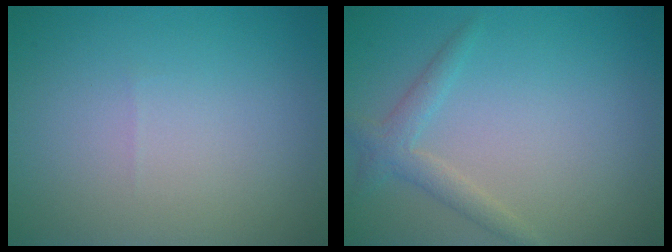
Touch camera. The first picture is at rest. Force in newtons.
{"total": 2.0, "press": 2.0, "slide": 0.1}